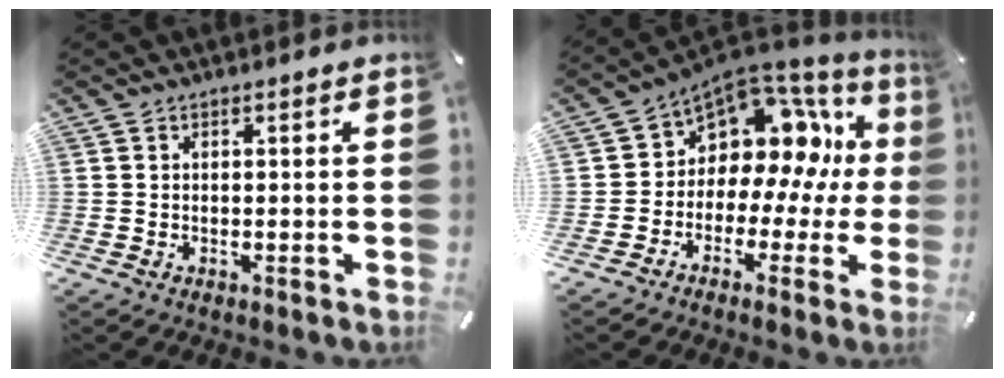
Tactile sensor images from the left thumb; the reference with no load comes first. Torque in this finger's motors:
{"motor_torque": [0.00, 1.02, 0.72, 0.75, 0.08]}